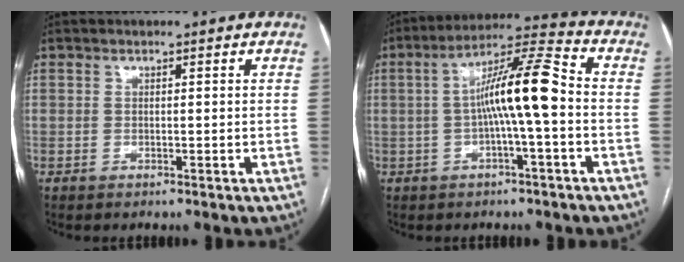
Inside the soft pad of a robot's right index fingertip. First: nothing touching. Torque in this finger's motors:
{"motor_torque": [1.55, -0.20, 0.73, 0.21]}